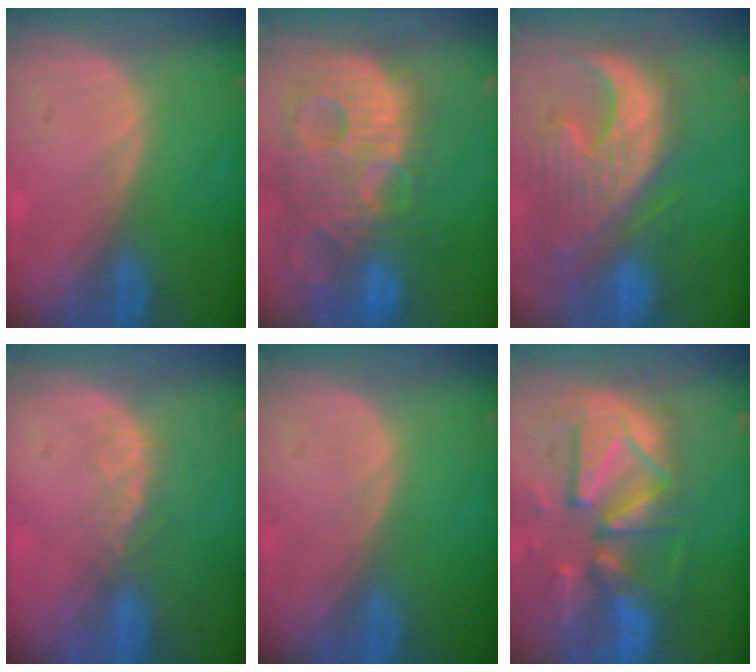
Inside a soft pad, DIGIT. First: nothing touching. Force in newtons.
{"total": 14.1, "press": 12.2, "slide": 7.1}
{"total": 12.8, "press": 11.1, "slide": 6.2}
{"total": 2.6, "press": 2.1, "slide": 1.5}
{"total": 0.0}
{"total": 13.2, "press": 11.4, "slide": 6.6}